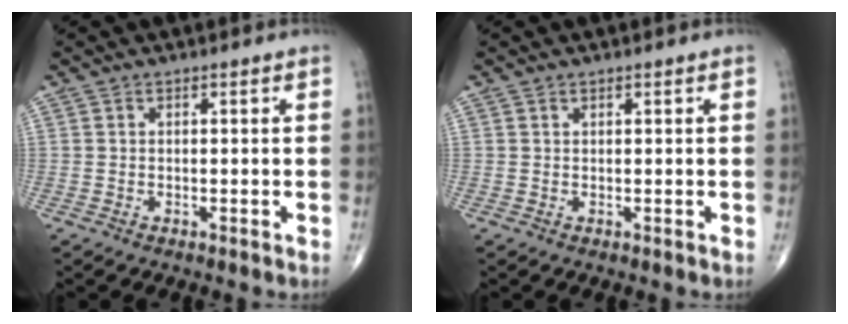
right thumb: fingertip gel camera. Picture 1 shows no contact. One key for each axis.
{"total": 0.0}